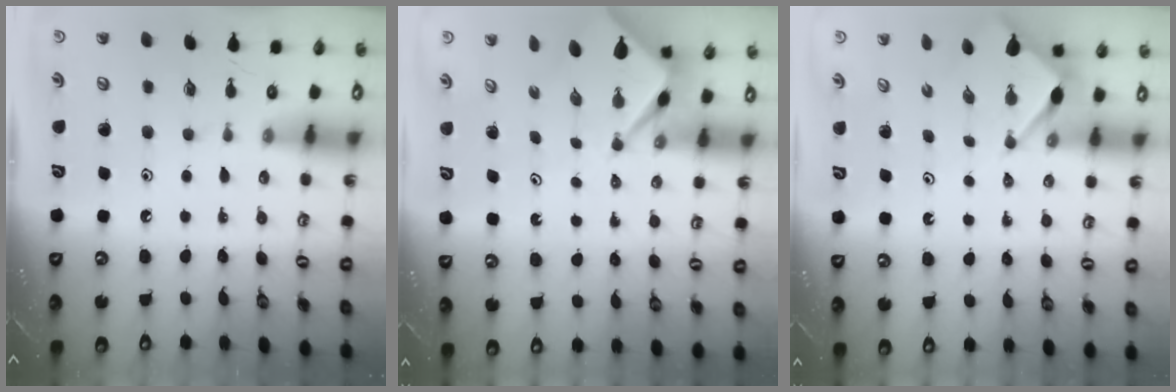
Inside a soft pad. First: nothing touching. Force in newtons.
{"total": 2.6, "press": 2.6, "slide": 0.1}
{"total": 3.3, "press": 3.3, "slide": 0.3}